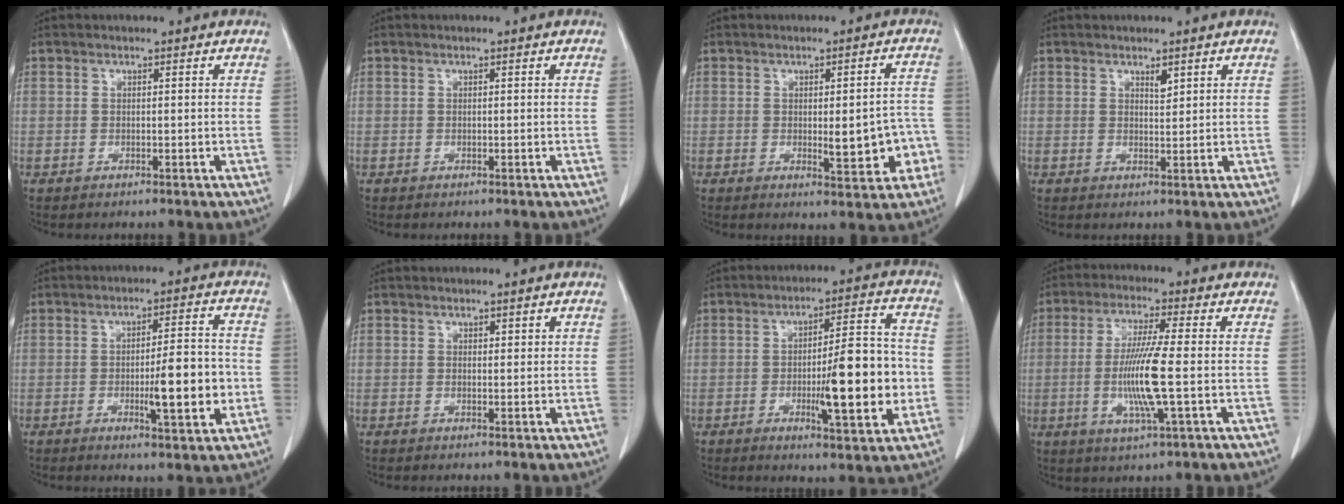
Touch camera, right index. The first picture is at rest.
{"total": 0.0}
{"total": 7.4, "force": [-1.7, 2.4, 6.8], "torque": [-0.080, 0.008, -0.014]}
{"total": 1.5, "force": [1.0, 0.4, 1.0], "torque": [-0.016, -0.005, 0.018]}
{"total": 9.1, "force": [-1.9, 1.4, 8.8], "torque": [-0.129, 0.000, -0.025]}
{"total": 1.2, "force": [0.7, 0.6, 0.7], "torque": [-0.005, -0.001, 0.008]}
{"total": 13.2, "force": [-2.4, 2.4, 12.8], "torque": [-0.189, 0.006, -0.032]}
{"total": 9.8, "force": [-1.3, -0.2, 9.7], "torque": [-0.196, -0.010, -0.029]}